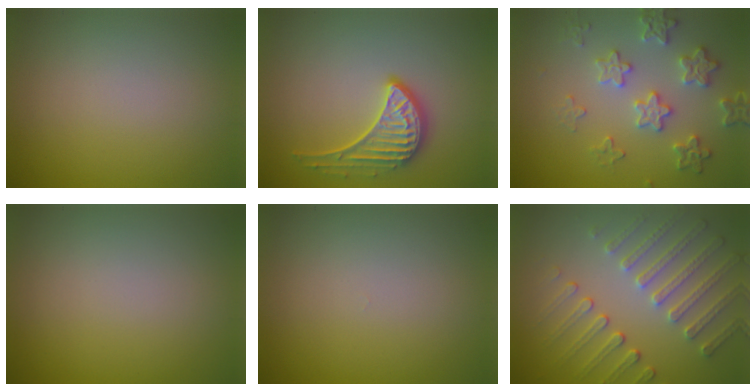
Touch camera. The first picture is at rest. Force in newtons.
{"total": 3.5, "press": 3.0, "slide": 1.8}
{"total": 3.5, "press": 3.5, "slide": 0.5}
{"total": 0.0}
{"total": 0.0}
{"total": 4.6, "press": 3.8, "slide": 2.6}